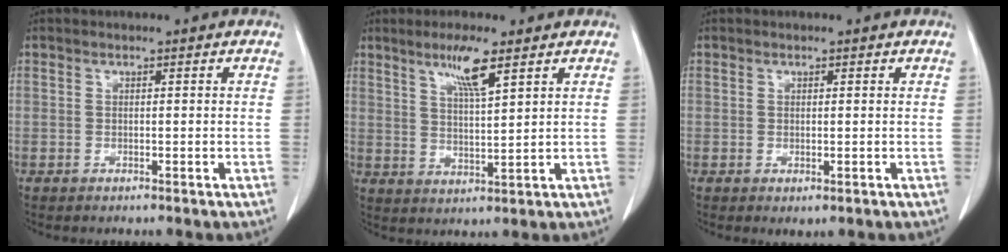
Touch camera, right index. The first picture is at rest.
{"total": 6.5, "force": [3.9, 0.2, 5.1], "torque": [-0.097, -0.006, 0.072]}
{"total": 1.0, "force": [0.0, 0.4, 0.9], "torque": [-0.022, -0.007, 0.007]}